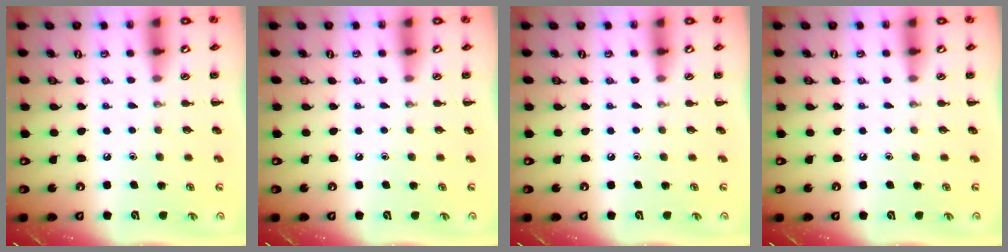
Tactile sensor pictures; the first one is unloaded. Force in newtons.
{"total": 0.0}
{"total": 0.0}
{"total": 0.0}